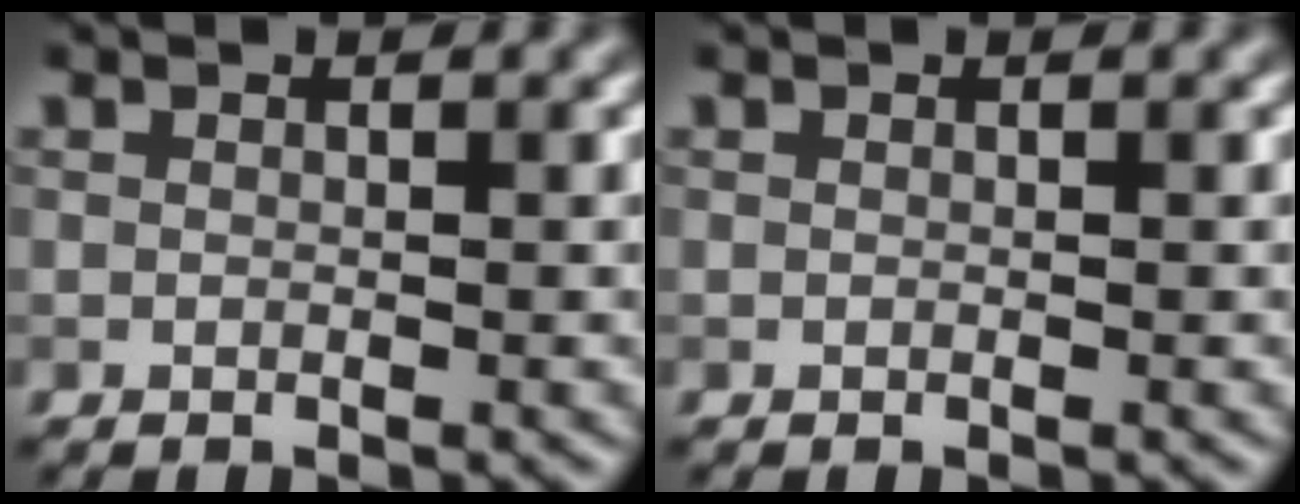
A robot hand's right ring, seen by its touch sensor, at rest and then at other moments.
{"total": 0.0}